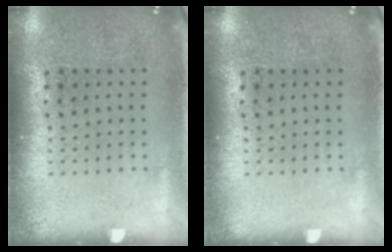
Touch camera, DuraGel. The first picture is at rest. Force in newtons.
{"total": 0.0}